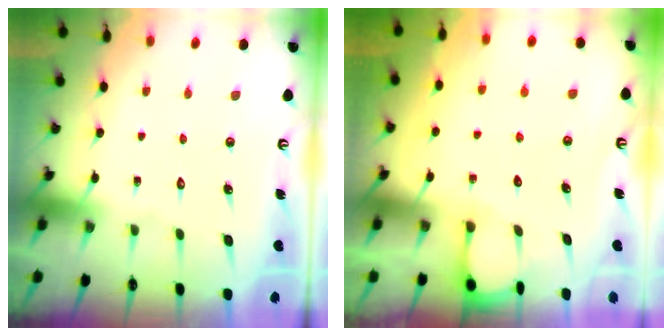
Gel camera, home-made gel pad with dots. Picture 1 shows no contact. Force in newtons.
{"total": 2.1, "press": 2.1, "slide": 0.2}